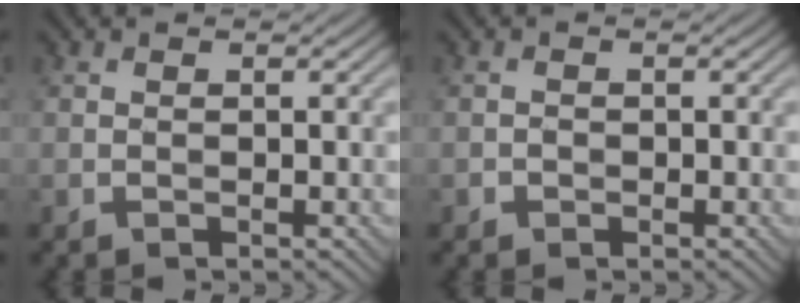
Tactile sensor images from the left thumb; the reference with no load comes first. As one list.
[{"total": 0.7, "force": [-0.2, 0.6, -0.2], "torque": [0.007, -0.002, -0.002]}]